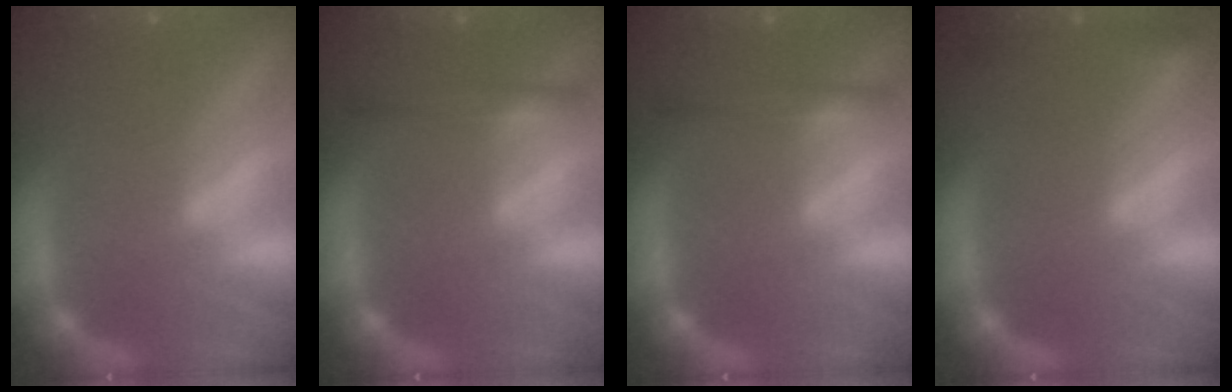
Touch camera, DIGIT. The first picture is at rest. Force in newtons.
{"total": 2.4}
{"total": 2.4}
{"total": 2.4}